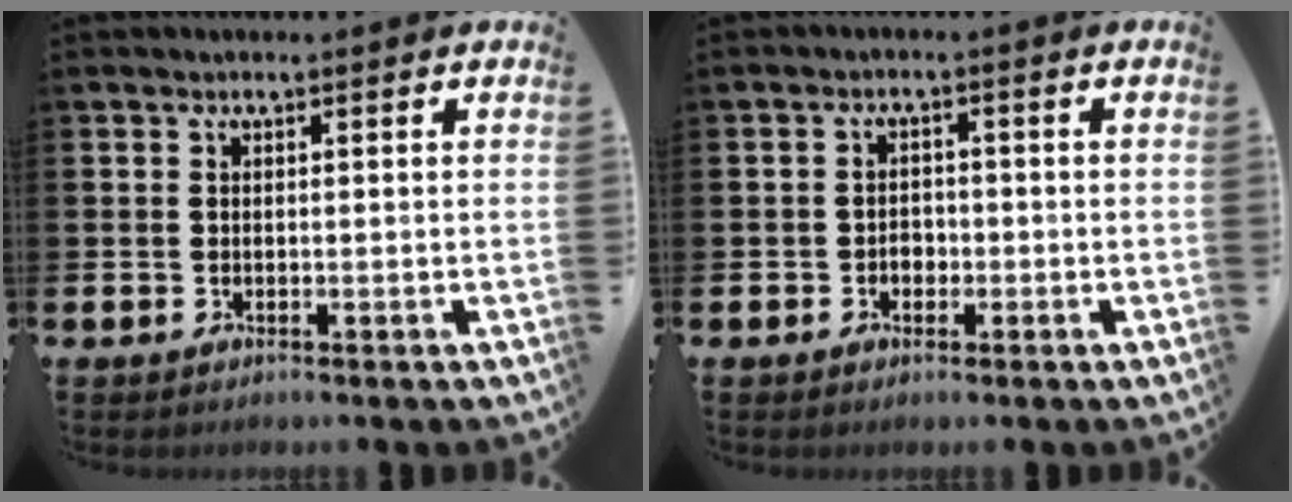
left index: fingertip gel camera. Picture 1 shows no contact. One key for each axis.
{"total": 1.9, "fx": -0.7, "fy": 1.6, "fz": 0.8, "tx": -0.004, "ty": -0.001, "tz": -0.020}